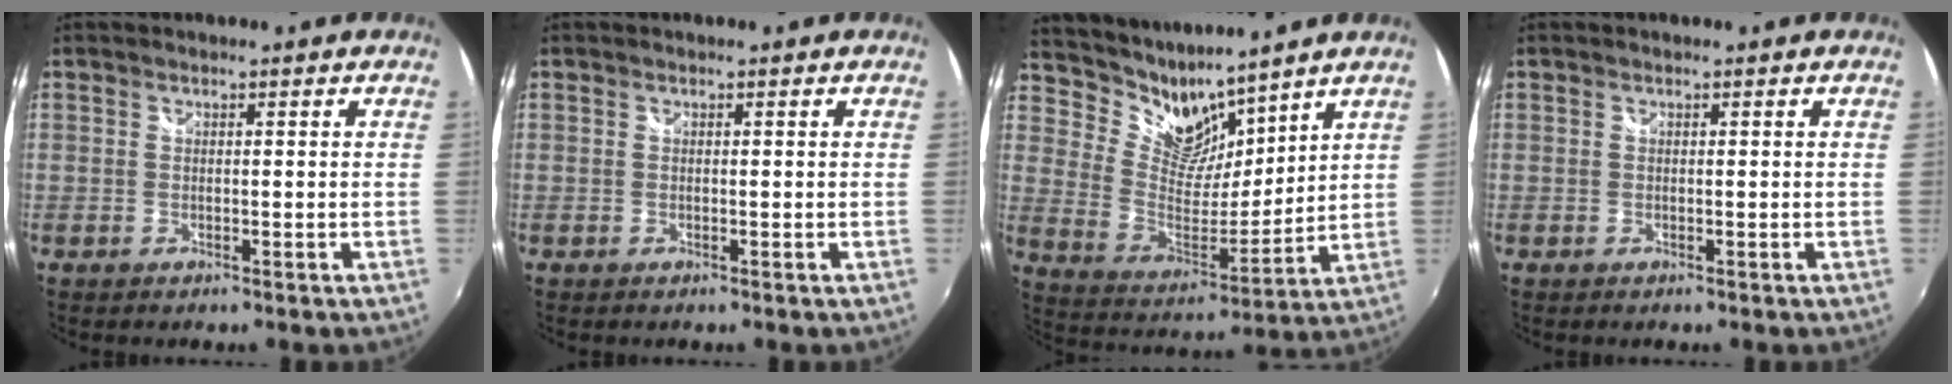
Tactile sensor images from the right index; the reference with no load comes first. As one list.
[{"total": 0.0}, {"total": 11.8, "force": [10.1, 4.9, 3.5], "torque": [-0.073, -0.010, 0.198]}, {"total": 0.0}]